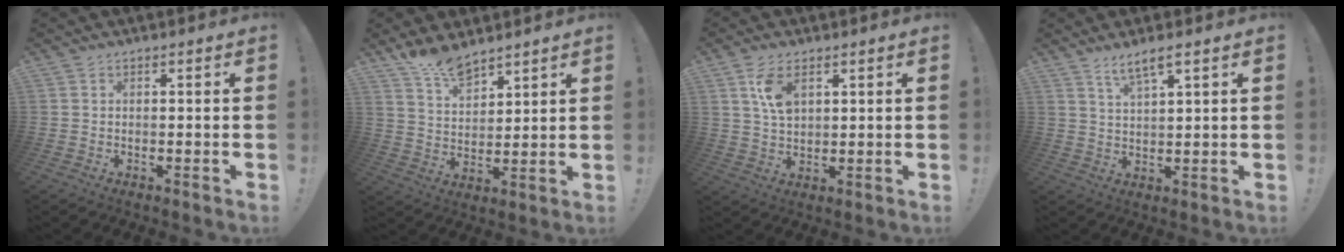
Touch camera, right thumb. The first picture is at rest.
{"total": 9.6, "force": [8.2, 3.6, 3.4], "torque": [-0.064, -0.055, 0.157]}
{"total": 7.4, "force": [3.3, 4.1, 5.3], "torque": [-0.089, -0.009, 0.060]}
{"total": 4.9, "force": [3.6, 0.6, 3.3], "torque": [-0.057, -0.018, 0.061]}